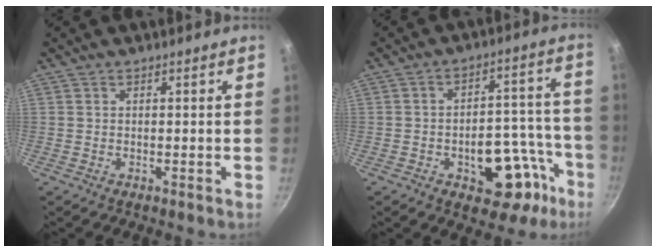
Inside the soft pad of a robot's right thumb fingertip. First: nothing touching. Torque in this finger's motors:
{"motor_torque": [1.47, 1.21, 0.97, -0.79, 0.05]}